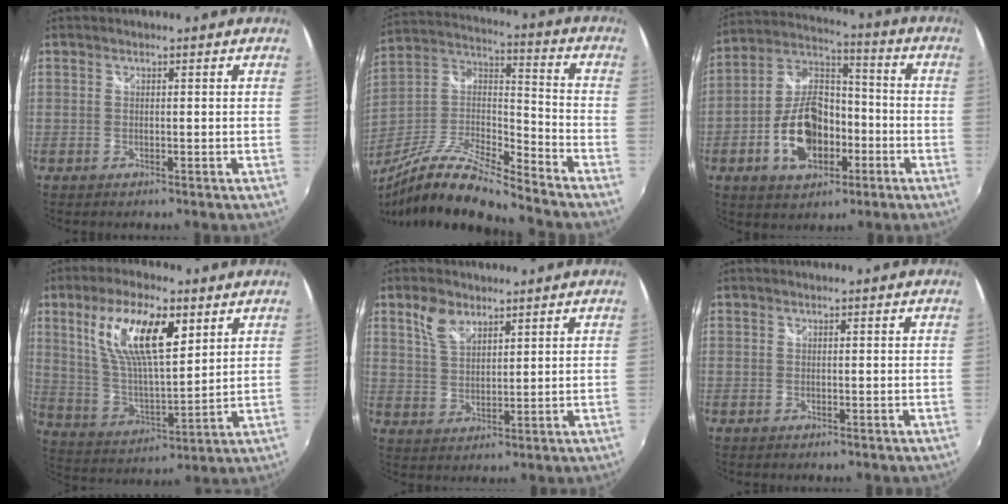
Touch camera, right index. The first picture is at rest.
{"total": 17.5, "force": [-14.0, 2.5, 10.2], "torque": [-0.202, -0.012, -0.270]}
{"total": 14.8, "force": [-5.1, 8.9, 10.7], "torque": [-0.217, 0.022, -0.082]}
{"total": 16.1, "force": [7.4, 5.7, 13.1], "torque": [-0.245, 0.010, 0.145]}
{"total": 6.0, "force": [3.9, 3.2, 3.3], "torque": [-0.062, 0.009, 0.077]}
{"total": 0.0}